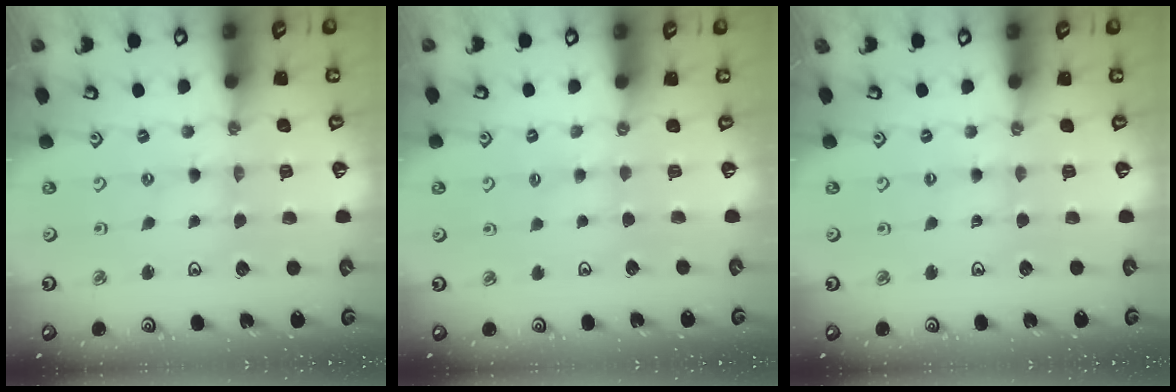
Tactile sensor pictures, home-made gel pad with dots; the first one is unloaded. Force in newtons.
{"total": 3.0, "press": 2.9, "slide": 0.4}
{"total": 2.0, "press": 2.0, "slide": 0.4}